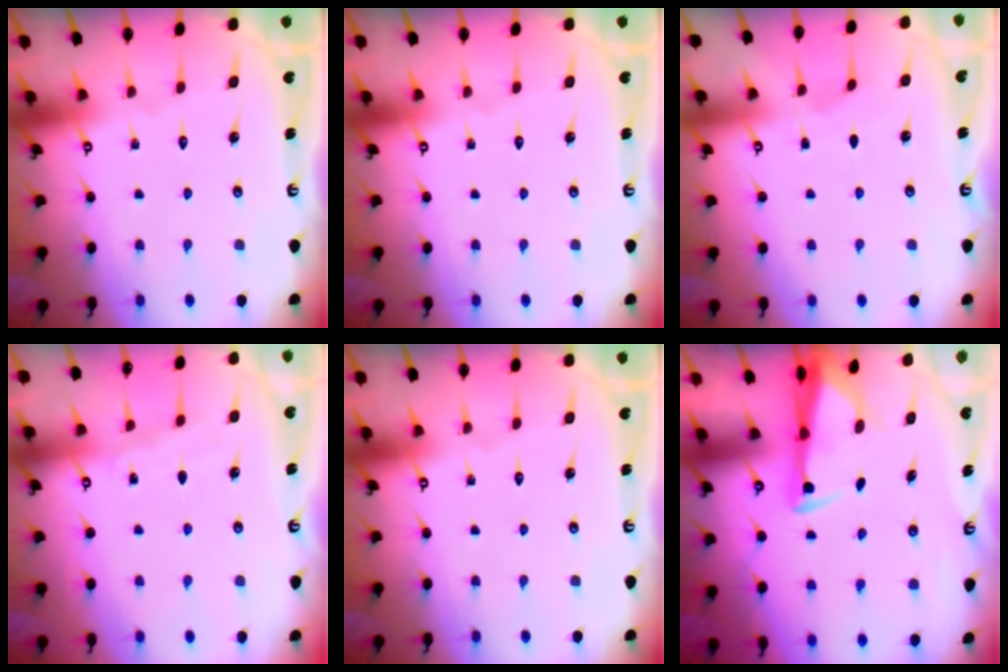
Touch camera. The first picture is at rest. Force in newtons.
{"total": 0.0}
{"total": 2.8, "press": 2.8, "slide": 0.4}
{"total": 4.0, "press": 4.0, "slide": 0.5}
{"total": 0.0}
{"total": 2.8, "press": 2.7, "slide": 1.0}